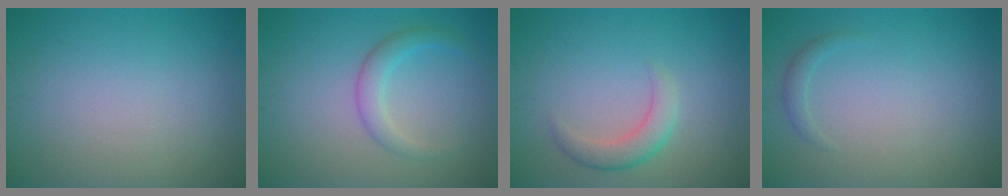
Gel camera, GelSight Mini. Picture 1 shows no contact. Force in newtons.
{"total": 2.3, "press": 2.3, "slide": 0.1}
{"total": 2.6, "press": 2.6, "slide": 0.0}
{"total": 0.9, "press": 0.9, "slide": 0.0}